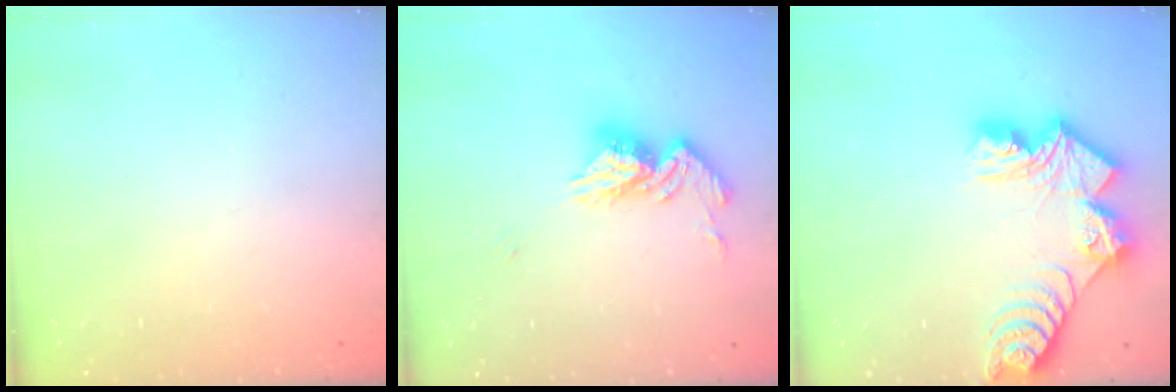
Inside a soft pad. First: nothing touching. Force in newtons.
{"total": 13.6, "press": 13.5, "slide": 1.3}
{"total": 13.7, "press": 13.6, "slide": 1.2}